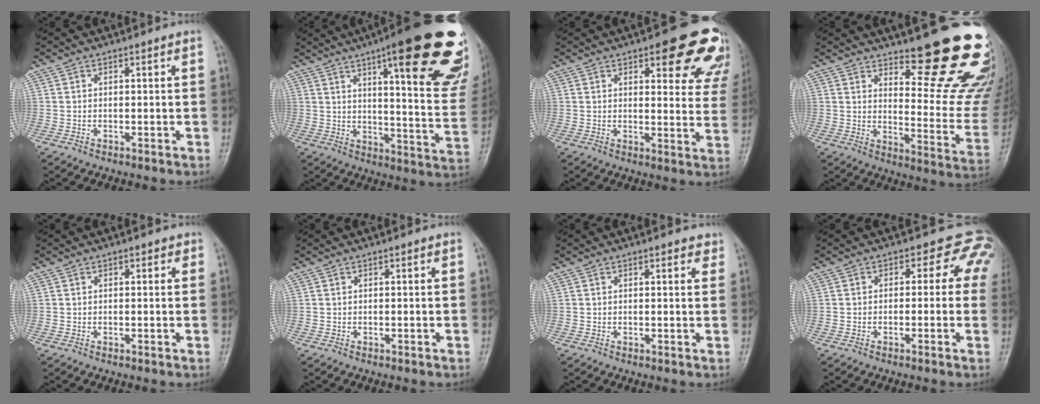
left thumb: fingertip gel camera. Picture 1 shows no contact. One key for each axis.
{"total": 28.9, "fx": 16.0, "fy": 6.4, "fz": 23.2, "tx": -0.238, "ty": -0.050, "tz": 0.214}
{"total": 15.7, "fx": 9.4, "fy": 5.8, "fz": 11.2, "tx": -0.084, "ty": -0.038, "tz": 0.101}
{"total": 20.9, "fx": 14.0, "fy": 5.7, "fz": 14.5, "tx": -0.146, "ty": -0.115, "tz": 0.188}
{"total": 0.9, "fx": 0.4, "fy": 0.6, "fz": 0.4, "tx": 0.005, "ty": 0.000, "tz": 0.001}
{"total": 0.0}
{"total": 2.0, "fx": 1.4, "fy": 0.8, "fz": 1.1, "tx": -0.002, "ty": -0.004, "tz": 0.013}
{"total": 5.0, "fx": 1.4, "fy": 4.2, "fz": 2.3, "tx": 0.013, "ty": 0.004, "tz": -0.010}